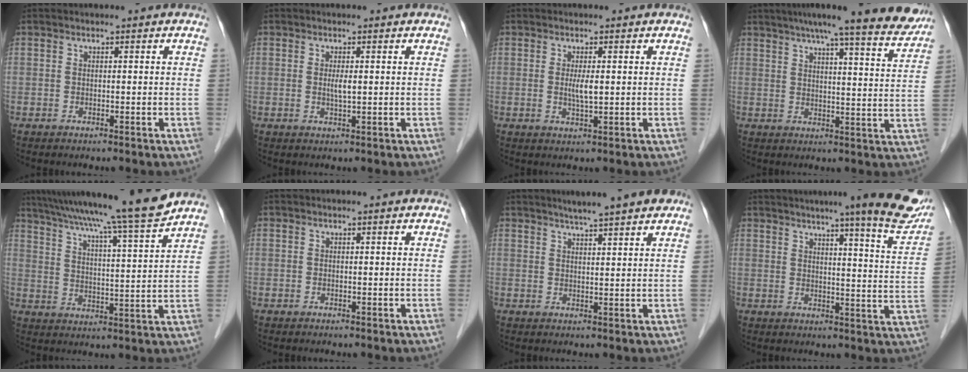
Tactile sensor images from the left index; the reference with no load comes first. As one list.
[{"total": 1.8, "force": [0.2, 0.2, 1.7], "torque": [-0.037, -0.002, 0.004]}, {"total": 2.6, "force": [0.2, 0.3, 2.6], "torque": [-0.053, -0.004, 0.006]}, {"total": 17.1, "force": [15.0, 0.9, 8.2], "torque": [-0.106, -0.018, 0.186]}, {"total": 18.0, "force": [15.6, -2.0, 8.8], "torque": [-0.150, -0.019, 0.231]}, {"total": 0.0}, {"total": 7.1, "force": [5.7, -0.1, 4.2], "torque": [-0.064, 0.017, 0.077]}, {"total": 17.0, "force": [13.4, 0.3, 10.5], "torque": [-0.122, -0.027, 0.149]}]